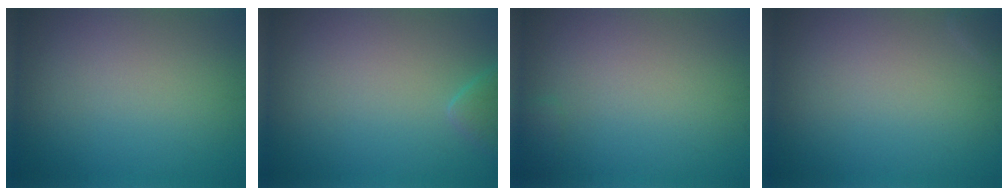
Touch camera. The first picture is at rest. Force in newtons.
{"total": 1.6, "press": 1.6, "slide": 0.1}
{"total": 0.7, "press": 0.7, "slide": 0.0}
{"total": 0.6, "press": 0.5, "slide": 0.1}